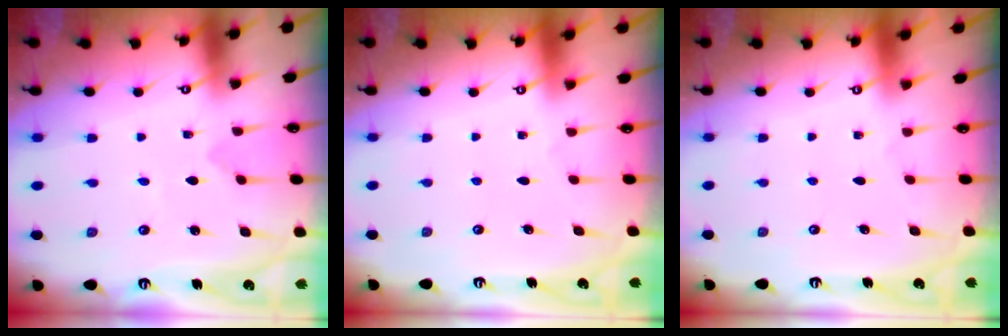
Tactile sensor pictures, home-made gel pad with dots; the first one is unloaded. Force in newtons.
{"total": 0.0}
{"total": 0.0}